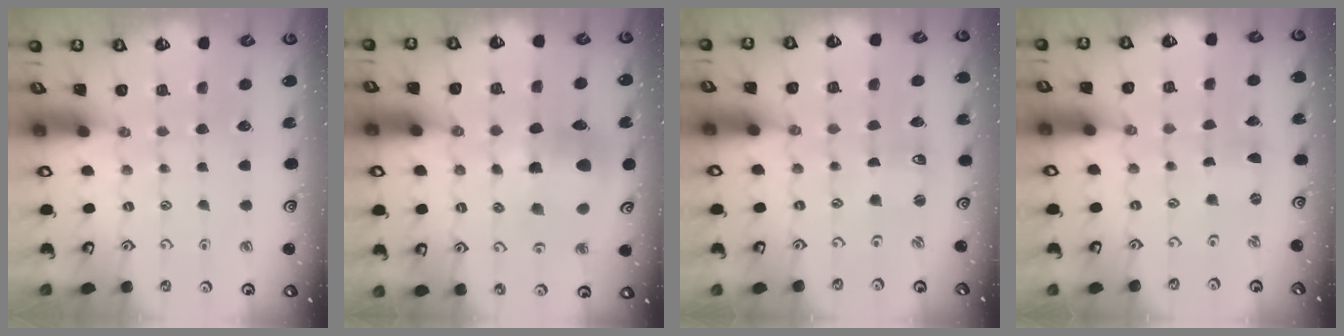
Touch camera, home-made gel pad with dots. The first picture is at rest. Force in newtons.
{"total": 11.0, "press": 10.9, "slide": 1.4}
{"total": 0.7, "press": 0.7, "slide": 0.1}
{"total": 0.0}